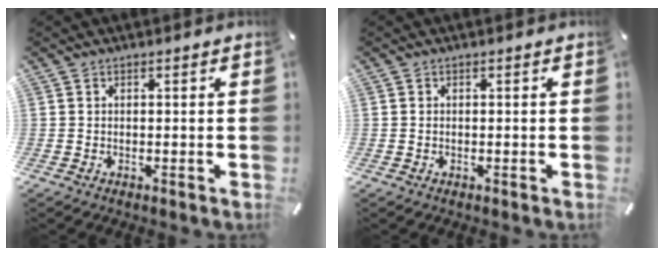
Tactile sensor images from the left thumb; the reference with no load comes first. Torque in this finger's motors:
{"motor_torque": [-0.16, -0.36, -0.01, 0.11, -0.02]}